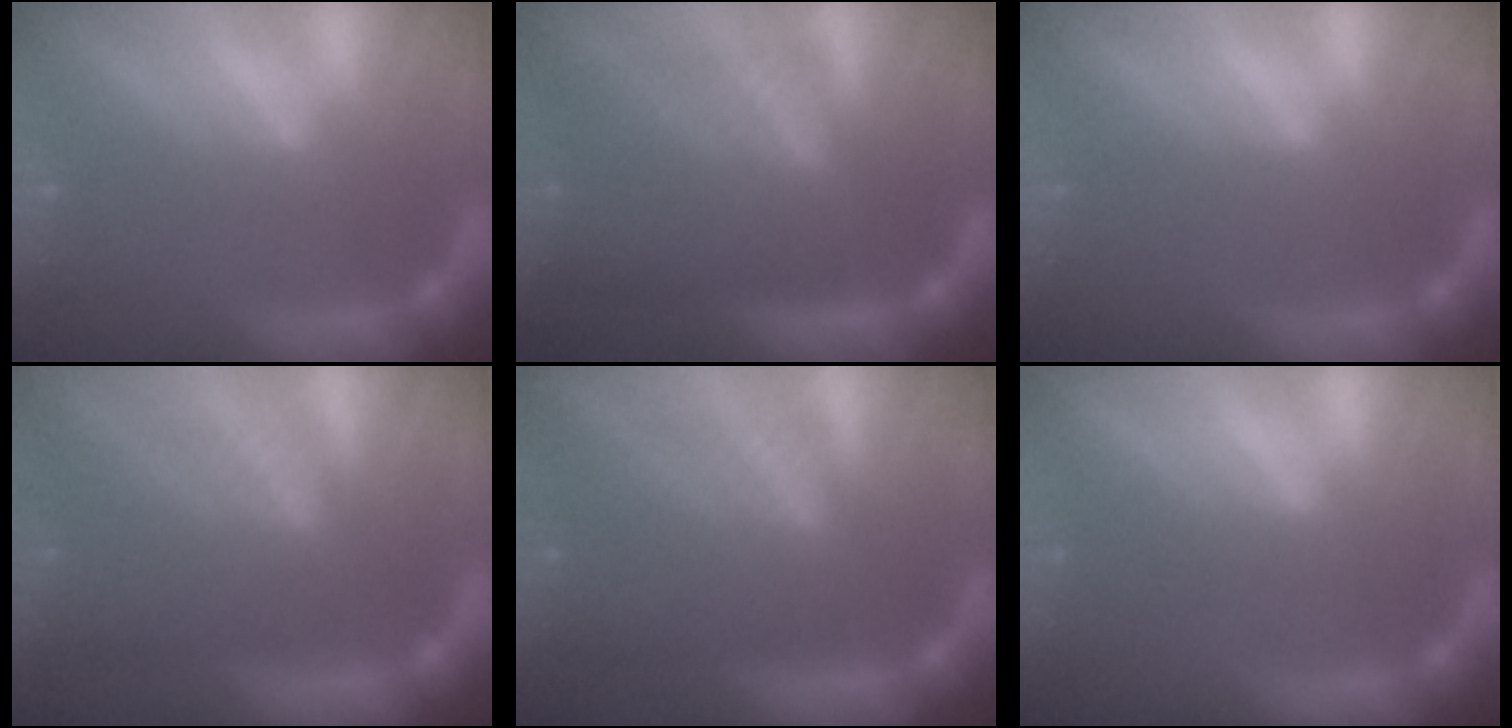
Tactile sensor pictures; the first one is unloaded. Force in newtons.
{"total": 9.5}
{"total": 0.0}
{"total": 8.0}
{"total": 8.6}
{"total": 1.5}